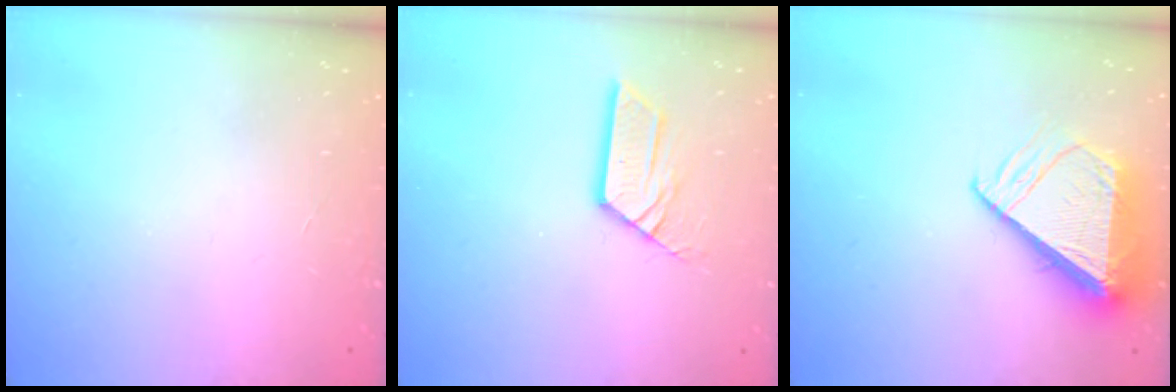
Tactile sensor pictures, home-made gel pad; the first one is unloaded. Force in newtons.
{"total": 8.0, "press": 8.0, "slide": 0.5}
{"total": 9.8, "press": 9.7, "slide": 1.1}